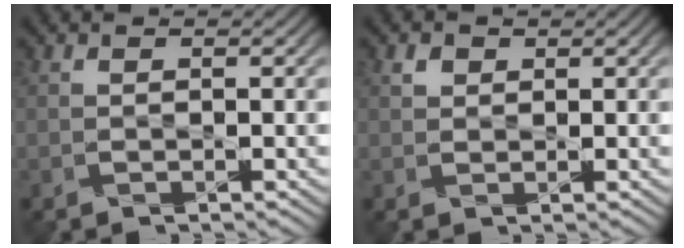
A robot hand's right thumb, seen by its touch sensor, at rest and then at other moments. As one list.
[{"total": 1.2, "force": [0.7, 0.9, 0.4], "torque": [-0.009, 0.000, 0.013]}]